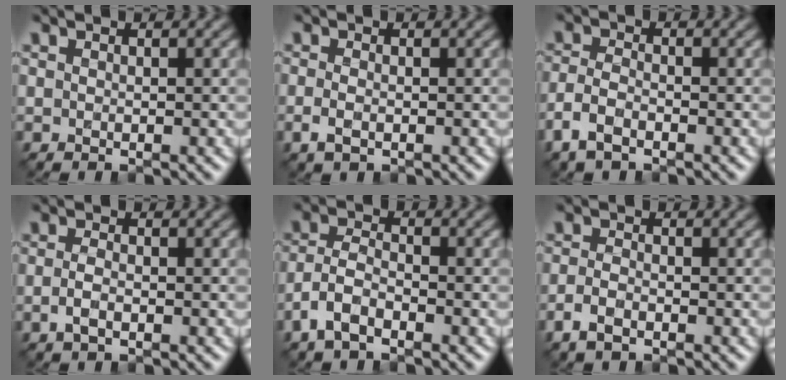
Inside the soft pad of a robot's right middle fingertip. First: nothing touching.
{"total": 1.6, "force": [-0.6, 0.8, 1.2], "torque": [-0.031, -0.006, -0.014]}
{"total": 2.9, "force": [-1.9, 1.3, 1.8], "torque": [-0.043, -0.002, -0.046]}
{"total": 1.5, "force": [-0.5, 0.7, 1.3], "torque": [-0.030, -0.002, -0.013]}
{"total": 3.2, "force": [-1.9, 1.4, 2.1], "torque": [-0.045, 0.005, -0.048]}
{"total": 2.0, "force": [-1.1, 0.9, 1.3], "torque": [-0.031, -0.003, -0.027]}